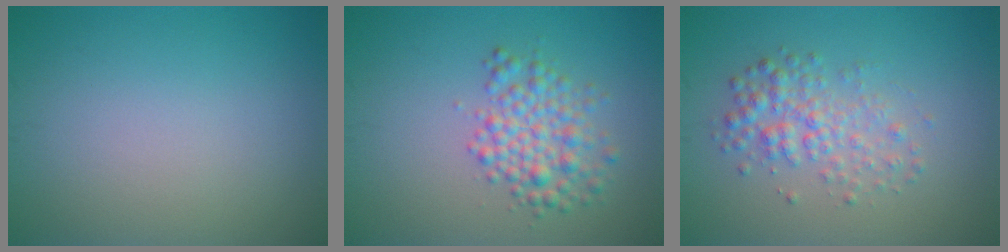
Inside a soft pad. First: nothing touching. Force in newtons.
{"total": 3.7, "press": 3.7, "slide": 0.1}
{"total": 3.1, "press": 3.1, "slide": 0.0}